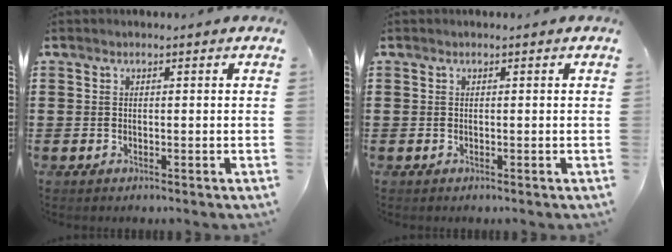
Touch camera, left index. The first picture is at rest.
{"total": 0.0}